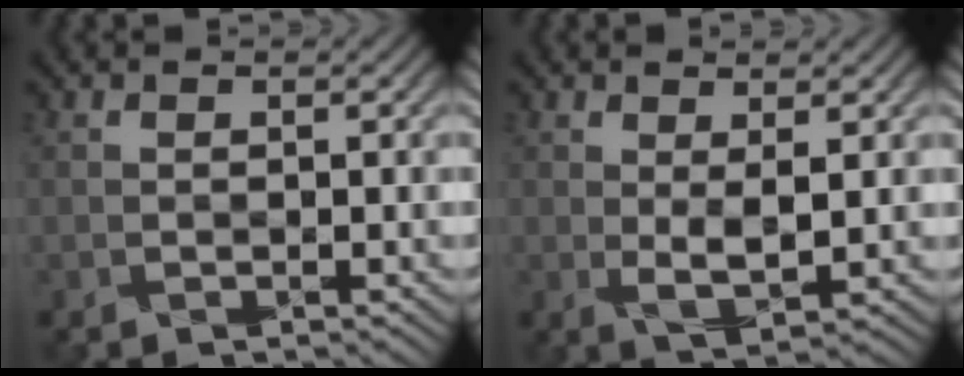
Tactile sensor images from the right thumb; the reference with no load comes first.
{"total": 2.8, "force": [0.8, 0.8, 2.6], "torque": [-0.057, -0.007, 0.021]}